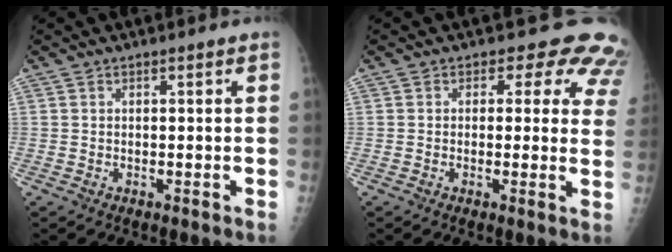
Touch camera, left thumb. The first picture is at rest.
{"total": 10.2, "force": [7.2, 6.0, 4.1], "torque": [0.013, -0.020, 0.051]}